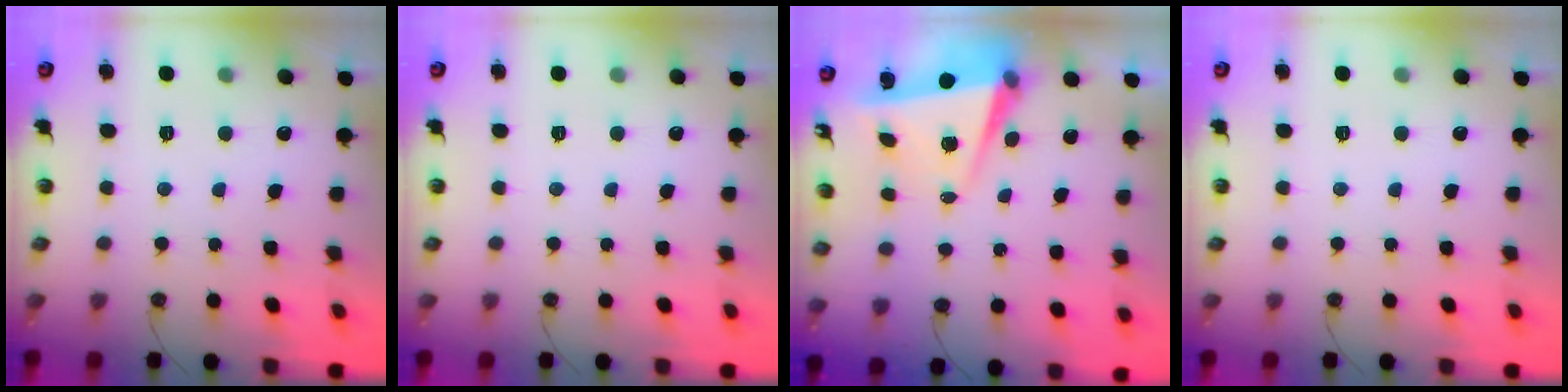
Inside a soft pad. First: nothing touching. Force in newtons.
{"total": 0.0}
{"total": 5.7, "press": 5.3, "slide": 2.0}
{"total": 0.0}